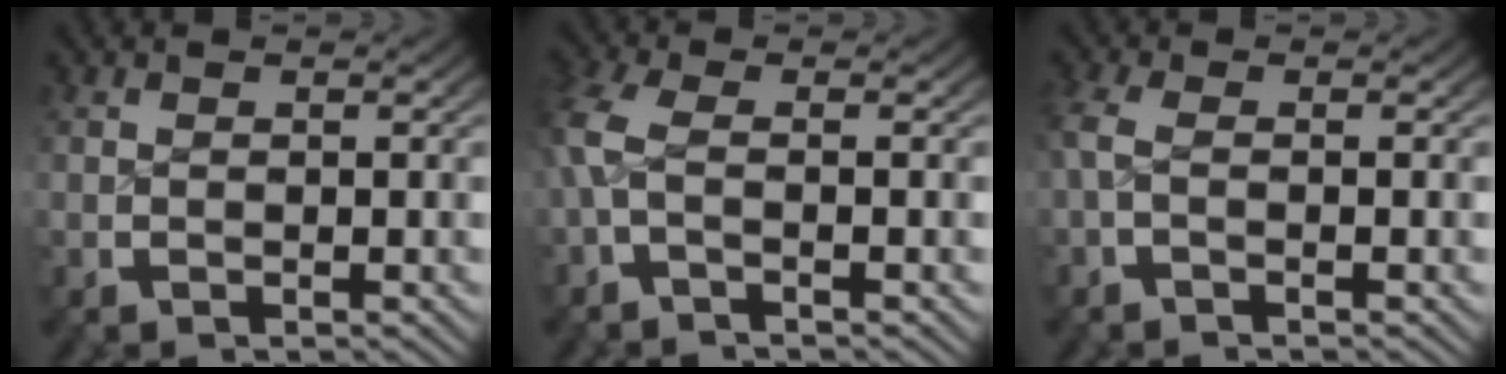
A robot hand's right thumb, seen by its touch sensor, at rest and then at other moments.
{"total": 3.2, "force": [-0.4, 1.8, 2.6], "torque": [-0.083, -0.006, -0.007]}
{"total": 2.1, "force": [-0.4, 1.2, 1.7], "torque": [-0.055, -0.003, -0.006]}